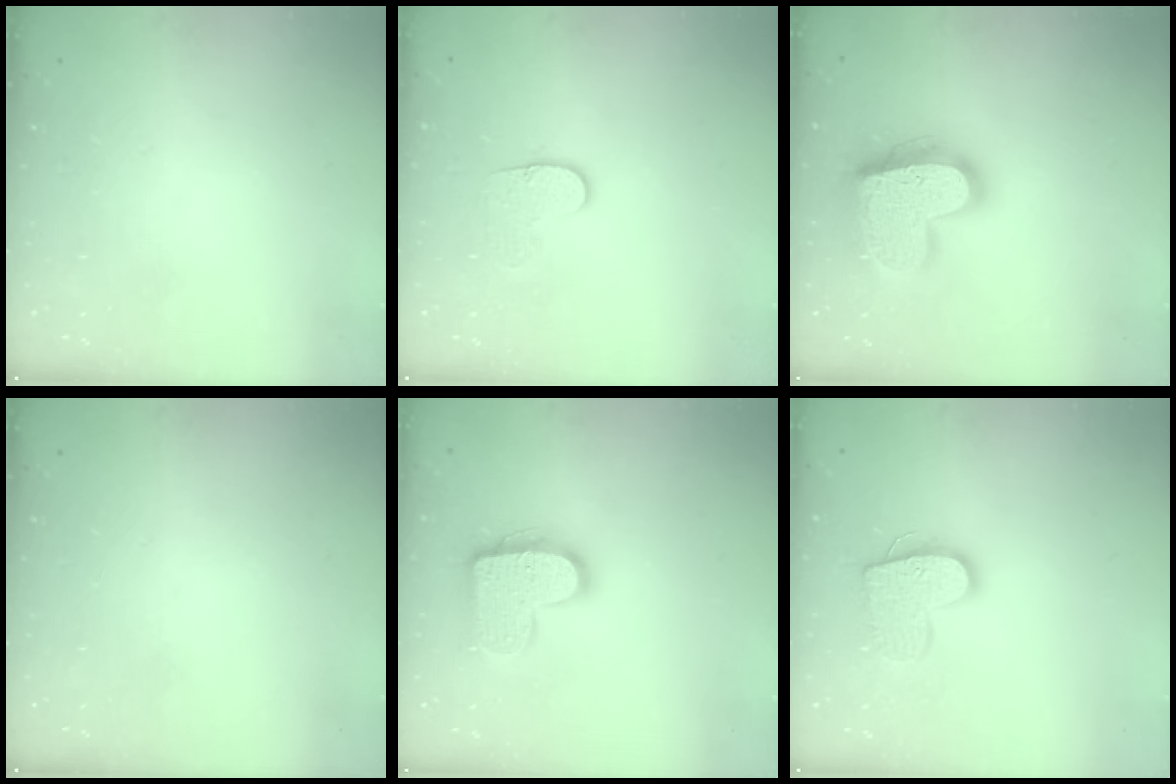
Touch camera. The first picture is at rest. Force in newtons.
{"total": 7.0, "press": 7.0, "slide": 0.7}
{"total": 20.4, "press": 20.3, "slide": 1.7}
{"total": 0.0}
{"total": 14.5, "press": 14.5, "slide": 0.8}
{"total": 13.0, "press": 13.0, "slide": 0.9}